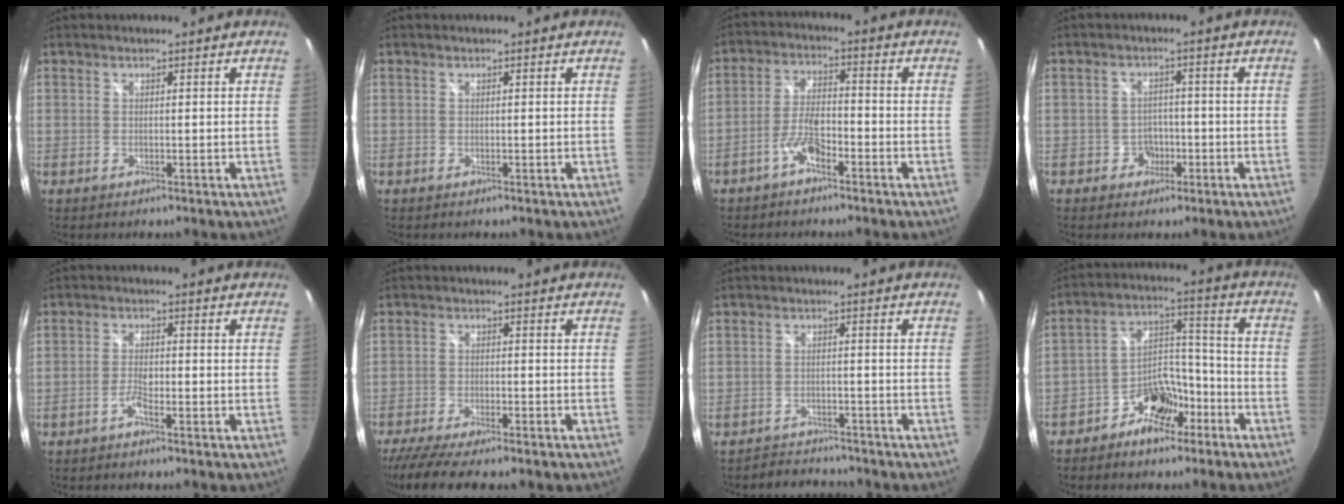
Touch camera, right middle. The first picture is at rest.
{"total": 0.0}
{"total": 5.2, "force": [-3.3, 1.6, 3.6], "torque": [-0.081, 0.012, -0.063]}
{"total": 3.4, "force": [-1.6, 3.0, 0.5], "torque": [-0.014, 0.009, -0.022]}
{"total": 2.2, "force": [-1.5, 0.5, 1.5], "torque": [-0.039, 0.004, -0.035]}
{"total": 9.7, "force": [-8.1, 0.9, 5.2], "torque": [-0.119, -0.034, -0.135]}
{"total": 5.1, "force": [-4.8, 1.5, 0.3], "torque": [-0.019, 0.009, -0.073]}
{"total": 9.7, "force": [-6.7, 5.4, 4.6], "torque": [-0.072, 0.040, -0.110]}